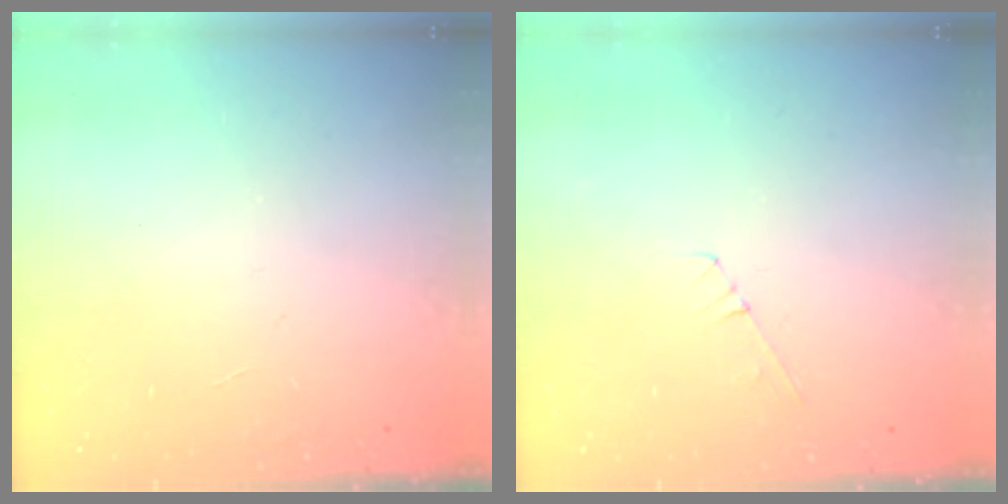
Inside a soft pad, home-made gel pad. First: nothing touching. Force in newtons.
{"total": 5.3, "press": 5.2, "slide": 0.5}